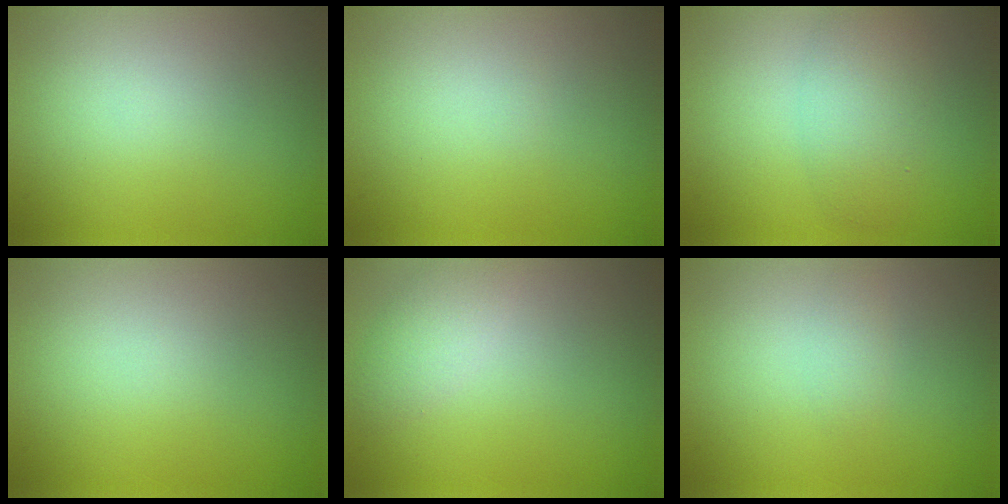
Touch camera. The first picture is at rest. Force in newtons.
{"total": 0.0}
{"total": 4.0, "press": 4.0, "slide": 0.1}
{"total": 0.0}
{"total": 2.0, "press": 2.0, "slide": 0.0}
{"total": 0.8, "press": 0.8, "slide": 0.1}